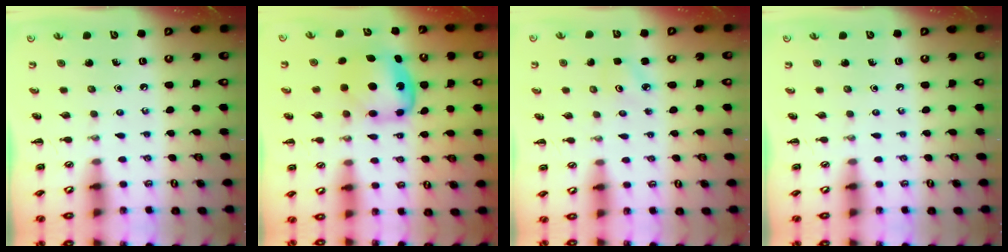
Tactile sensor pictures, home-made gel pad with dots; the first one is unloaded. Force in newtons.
{"total": 6.3, "press": 6.3, "slide": 0.7}
{"total": 2.7, "press": 2.6, "slide": 0.8}
{"total": 0.0}